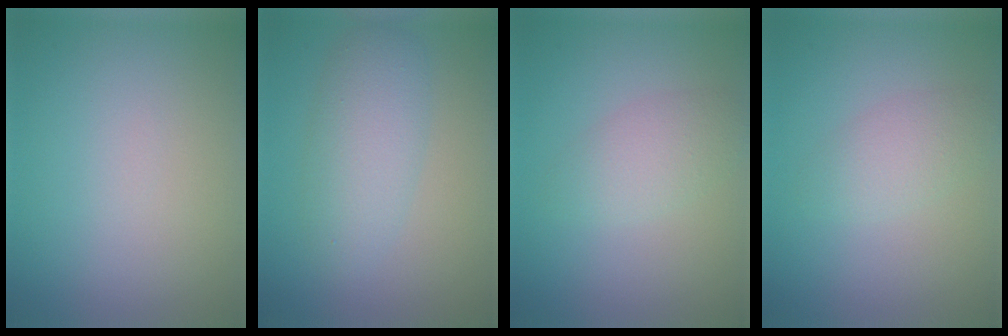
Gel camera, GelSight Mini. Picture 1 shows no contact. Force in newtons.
{"total": 4.0, "press": 4.0, "slide": 0.1}
{"total": 2.7, "press": 2.7, "slide": 0.1}
{"total": 2.4, "press": 2.4, "slide": 0.1}